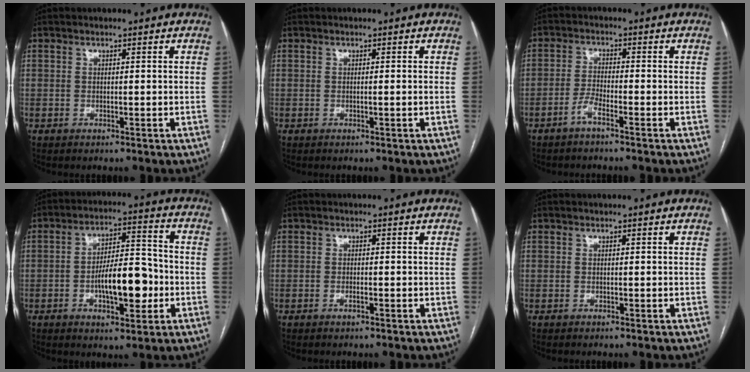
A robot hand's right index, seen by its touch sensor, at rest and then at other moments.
{"total": 0.6, "force": [-0.1, -0.2, 0.5], "torque": [-0.008, 0.000, -0.002]}
{"total": 2.8, "force": [-2.0, 0.3, 2.0], "torque": [-0.042, 0.000, -0.043]}
{"total": 11.1, "force": [-2.7, 3.8, 10.1], "torque": [-0.168, 0.017, -0.041]}
{"total": 0.9, "force": [-0.4, 0.1, 0.8], "torque": [-0.020, -0.001, -0.006]}
{"total": 0.0}